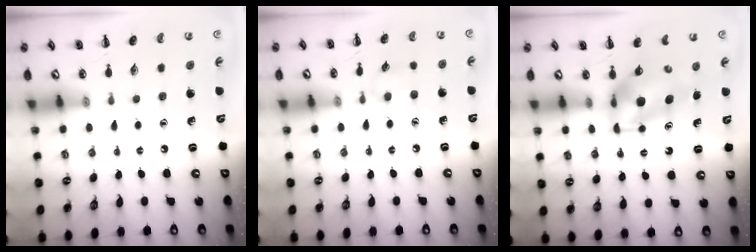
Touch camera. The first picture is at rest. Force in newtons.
{"total": 3.9, "press": 3.6, "slide": 1.5}
{"total": 5.7, "press": 5.6, "slide": 1.1}